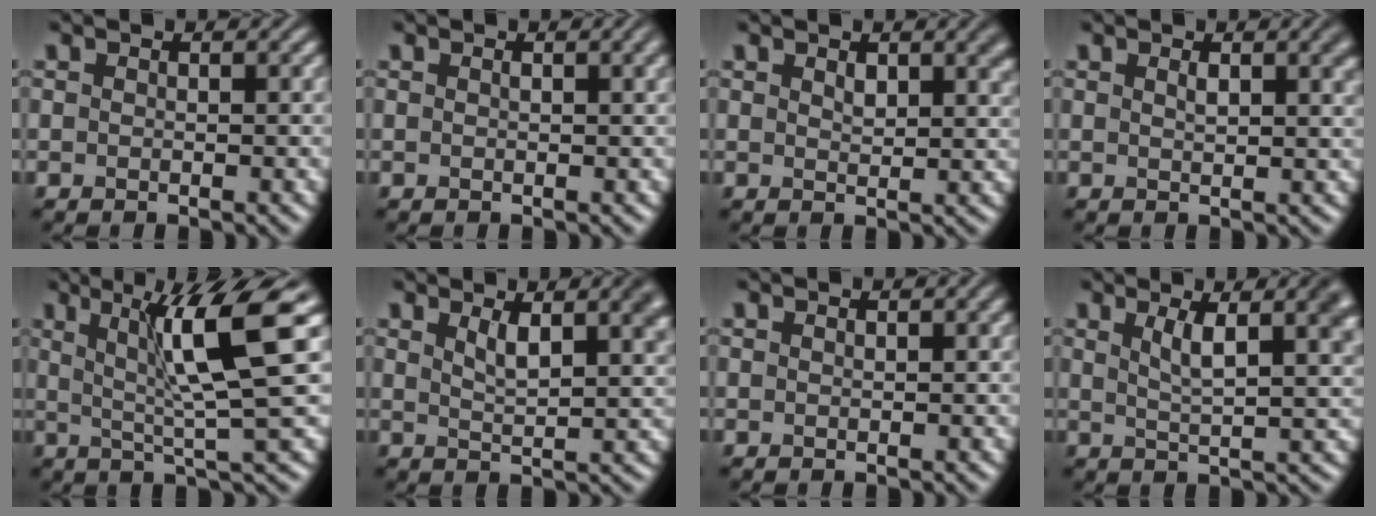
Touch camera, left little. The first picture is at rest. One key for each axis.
{"total": 2.0, "fx": 0.7, "fy": 0.7, "fz": 1.8, "tx": -0.018, "ty": 0.004, "tz": 0.012}
{"total": 2.7, "fx": 1.4, "fy": 1.2, "fz": 2.0, "tx": -0.027, "ty": 0.001, "tz": 0.026}
{"total": 3.1, "fx": 1.3, "fy": 1.0, "fz": 2.6, "tx": -0.028, "ty": 0.006, "tz": 0.020}
{"total": 8.4, "fx": 2.3, "fy": 1.2, "fz": 8.0, "tx": -0.122, "ty": 0.004, "tz": 0.039}
{"total": 4.5, "fx": 2.1, "fy": 1.6, "fz": 3.7, "tx": -0.050, "ty": 0.002, "tz": 0.032}
{"total": 0.7, "fx": 0.4, "fy": 0.1, "fz": 0.6, "tx": -0.009, "ty": 0.003, "tz": 0.007}
{"total": 5.8, "fx": 2.3, "fy": 1.9, "fz": 5.0, "tx": -0.068, "ty": 0.003, "tz": 0.036}